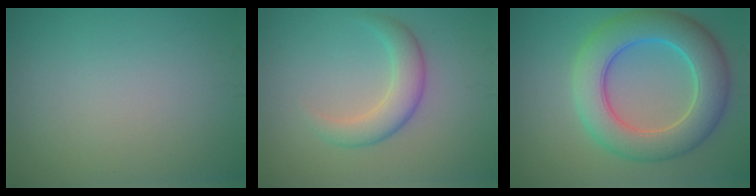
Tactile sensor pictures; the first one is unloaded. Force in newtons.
{"total": 3.3, "press": 3.3, "slide": 0.2}
{"total": 8.7, "press": 8.7, "slide": 0.1}